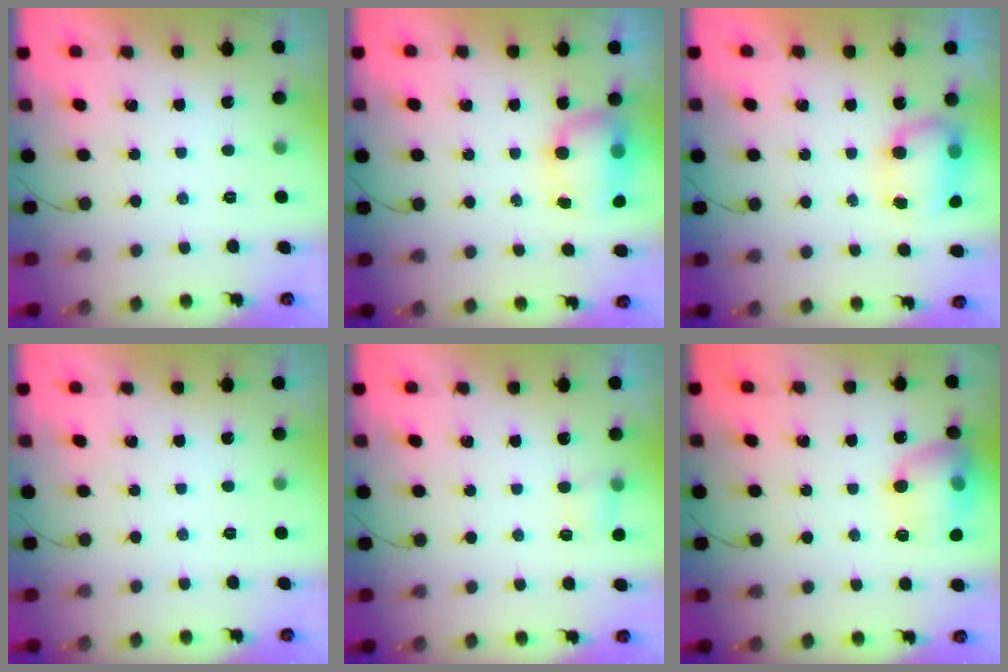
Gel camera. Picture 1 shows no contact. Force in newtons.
{"total": 11.1, "press": 8.8, "slide": 6.8}
{"total": 8.6, "press": 8.4, "slide": 1.6}
{"total": 0.0}
{"total": 3.8, "press": 3.6, "slide": 1.1}
{"total": 14.8, "press": 14.7, "slide": 1.7}